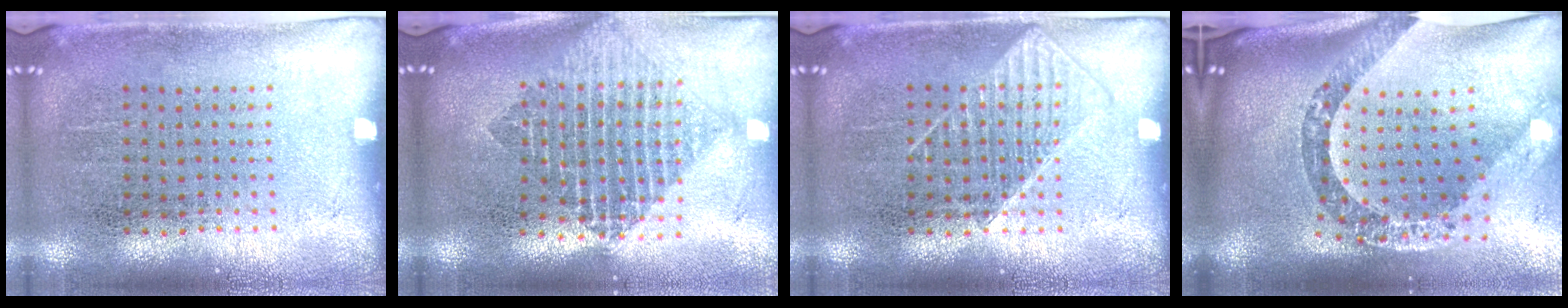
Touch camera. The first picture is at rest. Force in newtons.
{"total": 2.0, "press": 1.7, "slide": 1.2}
{"total": 1.7, "press": 1.7, "slide": 0.3}
{"total": 3.7, "press": 2.6, "slide": 2.6}